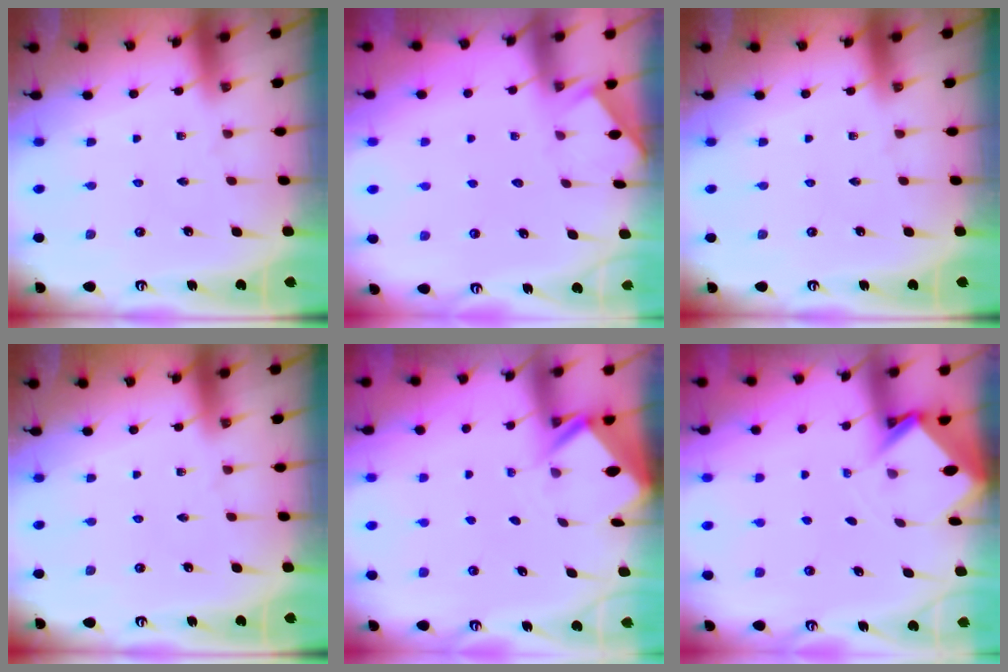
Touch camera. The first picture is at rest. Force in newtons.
{"total": 1.2, "press": 1.2, "slide": 0.2}
{"total": 0.0}
{"total": 0.0}
{"total": 2.4, "press": 2.4, "slide": 0.1}
{"total": 2.9, "press": 2.9, "slide": 0.2}